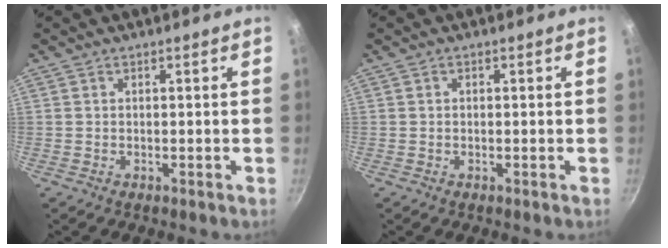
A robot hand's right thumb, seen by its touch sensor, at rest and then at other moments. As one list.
[{"total": 0.5, "force": [0.0, 0.4, 0.3], "torque": [-0.004, 0.004, 0.000]}]